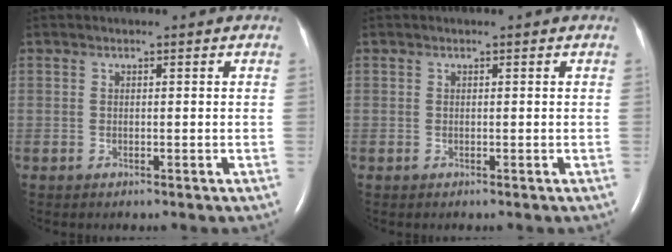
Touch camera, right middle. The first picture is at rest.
{"total": 0.0}